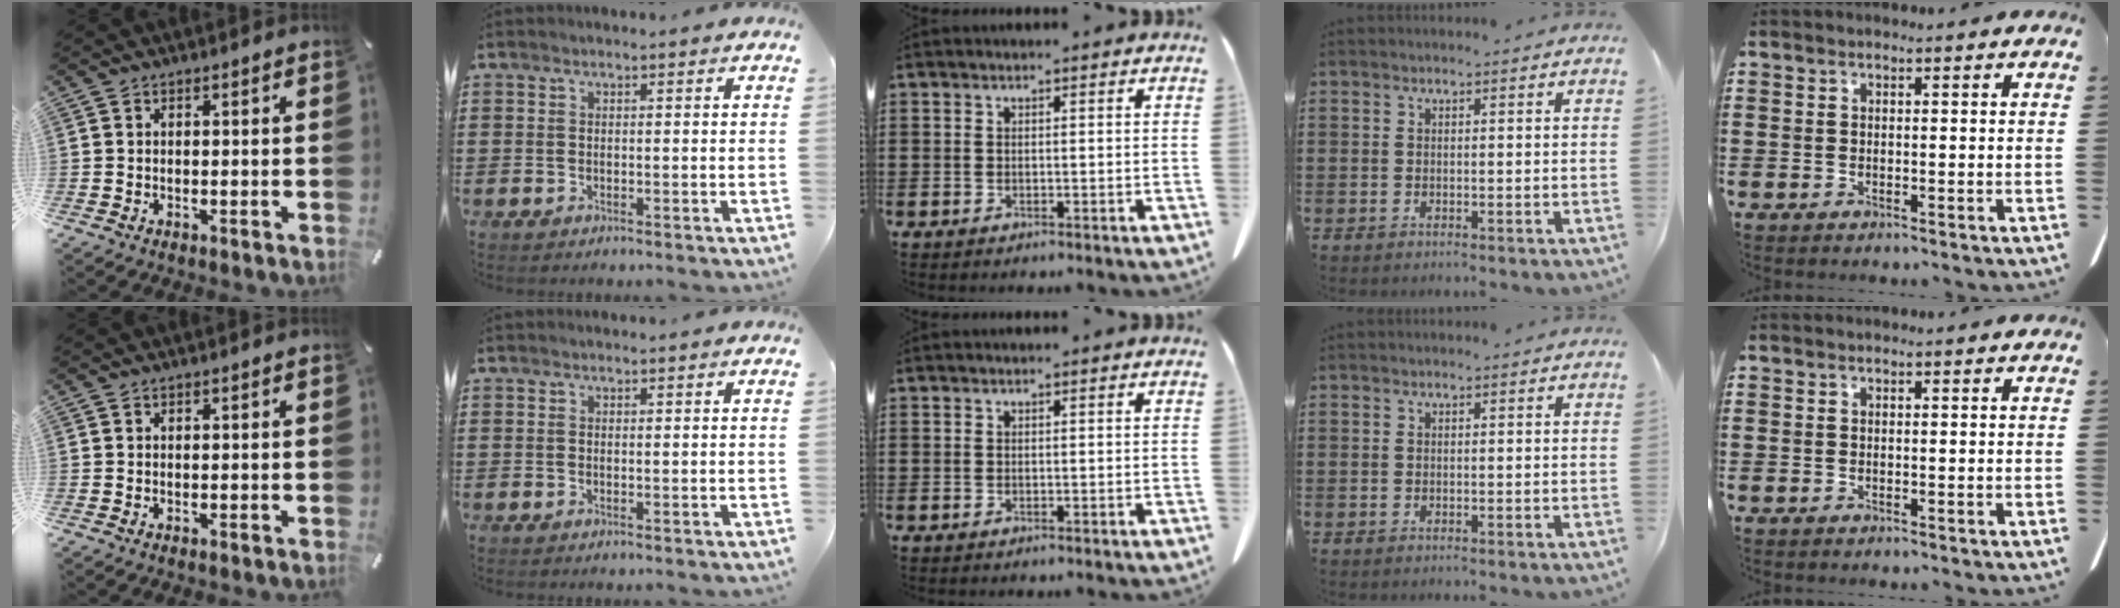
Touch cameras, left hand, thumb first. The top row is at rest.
{}